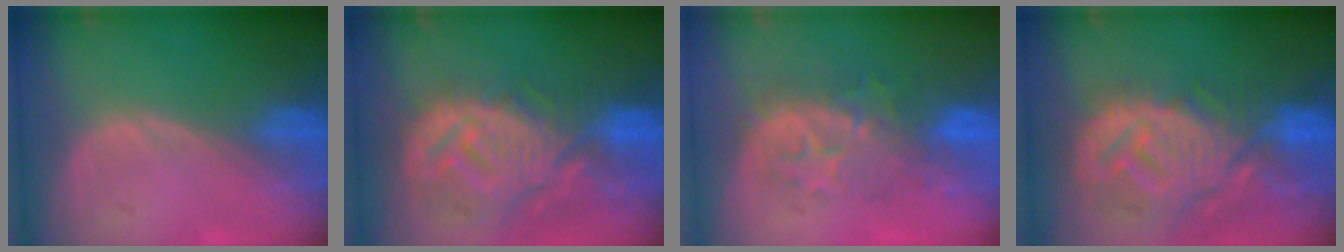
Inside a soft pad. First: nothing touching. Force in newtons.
{"total": 12.6, "press": 11.1, "slide": 5.8}
{"total": 8.0, "press": 7.9, "slide": 1.6}
{"total": 13.3, "press": 11.6, "slide": 6.4}